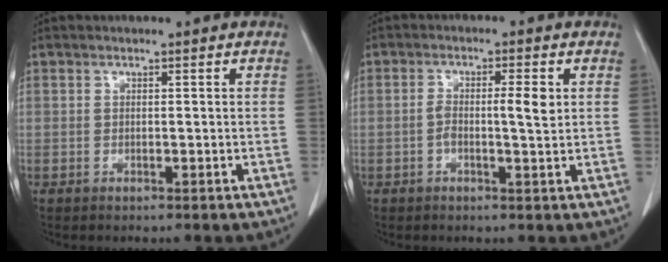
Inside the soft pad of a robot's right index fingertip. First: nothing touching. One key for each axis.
{"total": 4.3, "fx": 0.2, "fy": 0.6, "fz": 4.2, "tx": -0.076, "ty": 0.008, "tz": 0.003}